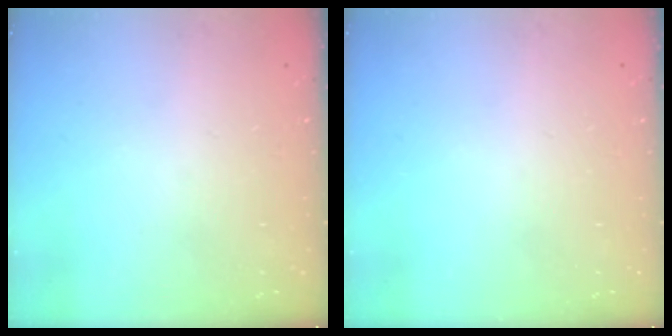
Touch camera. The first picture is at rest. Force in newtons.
{"total": 0.0}